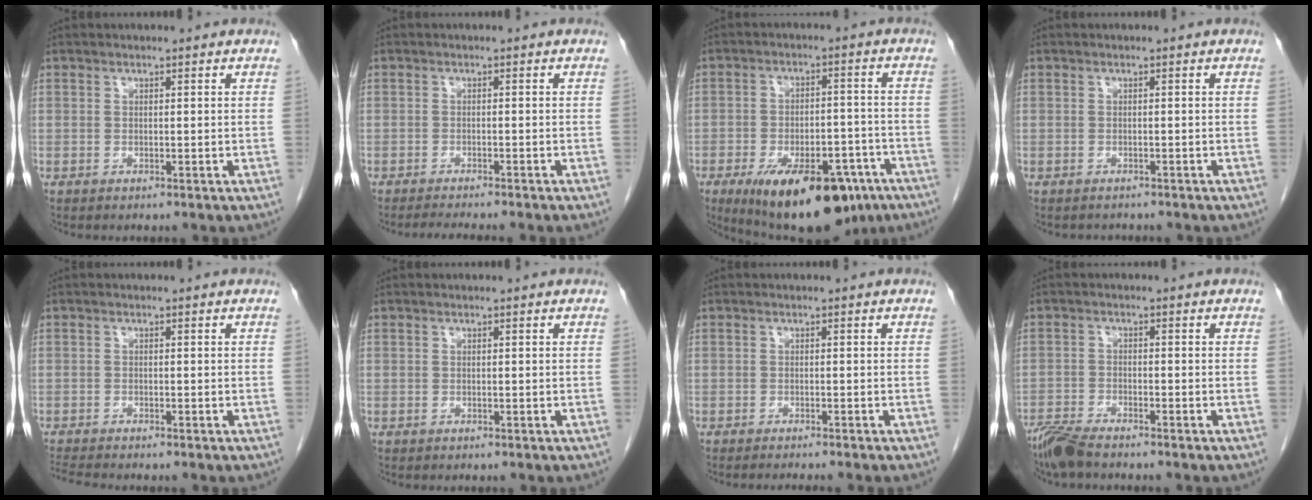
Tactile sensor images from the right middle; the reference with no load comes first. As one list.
[{"total": 4.7, "force": [-4.2, -0.3, 2.2], "torque": [-0.023, -0.010, -0.062]}, {"total": 18.8, "force": [-11.2, 8.0, 12.8], "torque": [-0.166, -0.001, -0.157]}, {"total": 1.5, "force": [-1.4, 0.7, -0.2], "torque": [-0.002, -0.001, -0.022]}, {"total": 3.4, "force": [-3.1, 0.0, 1.3], "torque": [-0.025, -0.012, -0.053]}, {"total": 0.0}, {"total": 3.7, "force": [-3.3, -0.4, 1.6], "torque": [-0.013, -0.003, -0.044]}, {"total": 4.8, "force": [-4.2, 0.5, 2.1], "torque": [-0.041, -0.016, -0.083]}]